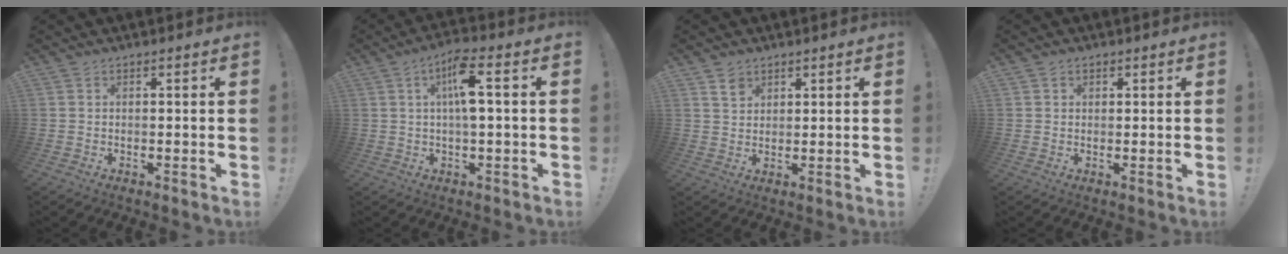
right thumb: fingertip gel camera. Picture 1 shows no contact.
{"total": 8.8, "force": [1.5, 2.1, 8.4], "torque": [-0.131, -0.001, 0.020]}
{"total": 3.7, "force": [2.5, 2.4, 1.1], "torque": [-0.006, -0.013, 0.045]}
{"total": 1.1, "force": [0.6, 0.9, 0.2], "torque": [-0.002, 0.000, 0.010]}